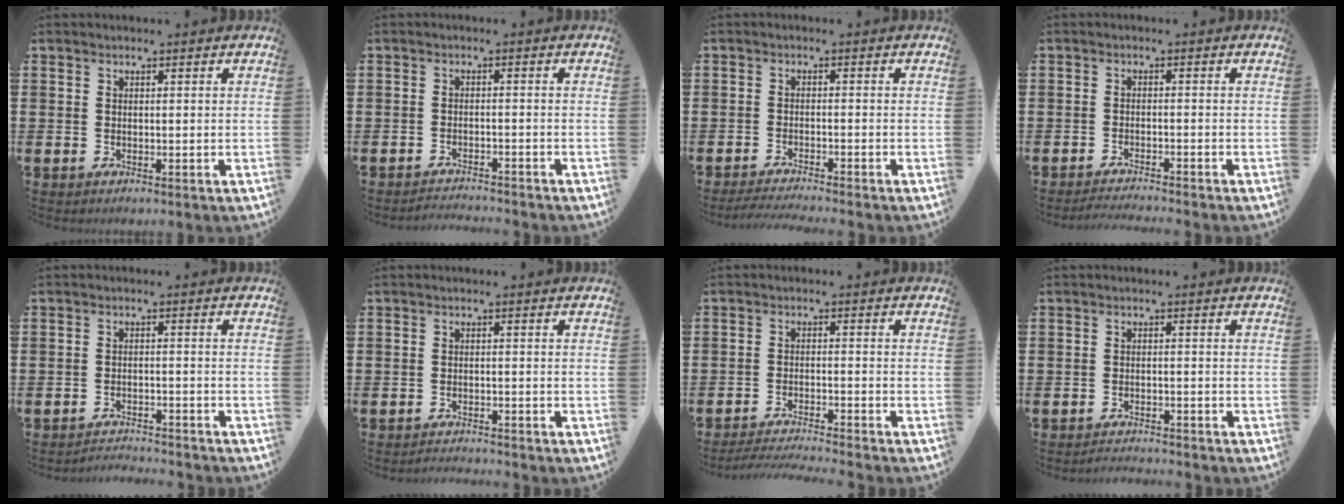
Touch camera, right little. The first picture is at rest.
{"total": 1.6, "force": [-1.6, -0.1, -0.1], "torque": [-0.003, 0.005, -0.035]}
{"total": 1.9, "force": [-1.8, -0.2, 0.7], "torque": [-0.010, 0.004, -0.036]}
{"total": 1.6, "force": [-1.5, -0.2, 0.3], "torque": [-0.005, 0.003, -0.030]}
{"total": 2.1, "force": [-2.1, -0.1, -0.2], "torque": [-0.002, 0.004, -0.046]}
{"total": 1.3, "force": [-1.3, -0.1, -0.1], "torque": [-0.002, 0.003, -0.027]}
{"total": 2.7, "force": [-2.6, -0.3, 0.6], "torque": [-0.009, 0.000, -0.054]}
{"total": 1.5, "force": [-1.5, -0.1, -0.1], "torque": [-0.003, 0.004, -0.032]}